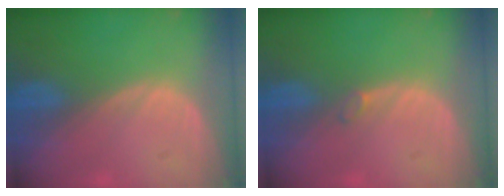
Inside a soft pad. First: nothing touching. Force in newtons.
{"total": 0.9, "press": 0.8, "slide": 0.2}